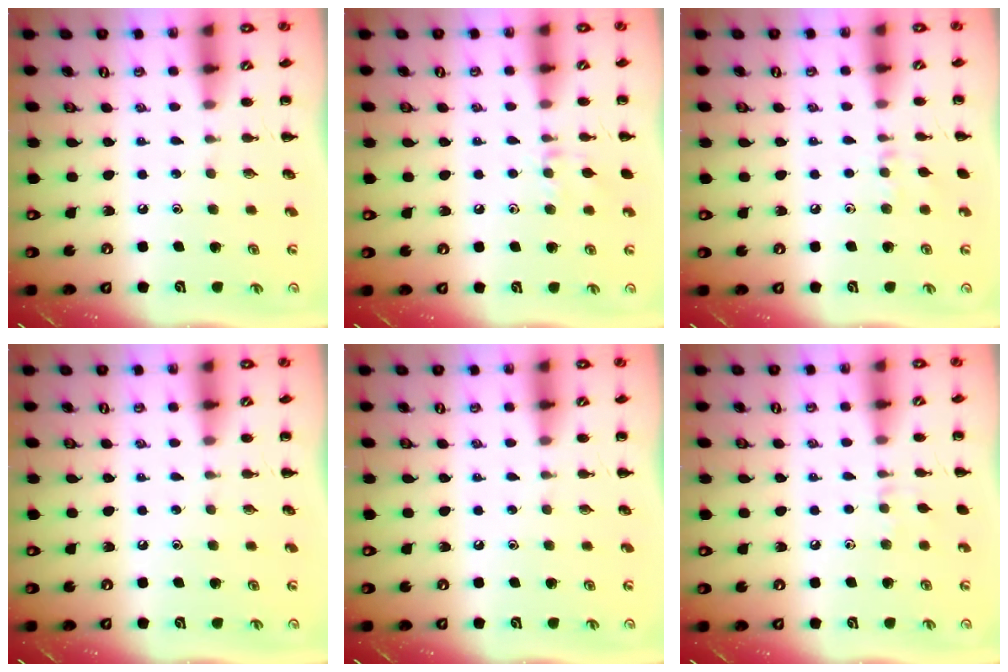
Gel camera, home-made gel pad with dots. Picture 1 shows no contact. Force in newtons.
{"total": 6.5, "press": 6.4, "slide": 1.3}
{"total": 6.5, "press": 6.1, "slide": 2.0}
{"total": 0.0}
{"total": 0.0}
{"total": 4.0, "press": 3.7, "slide": 1.4}